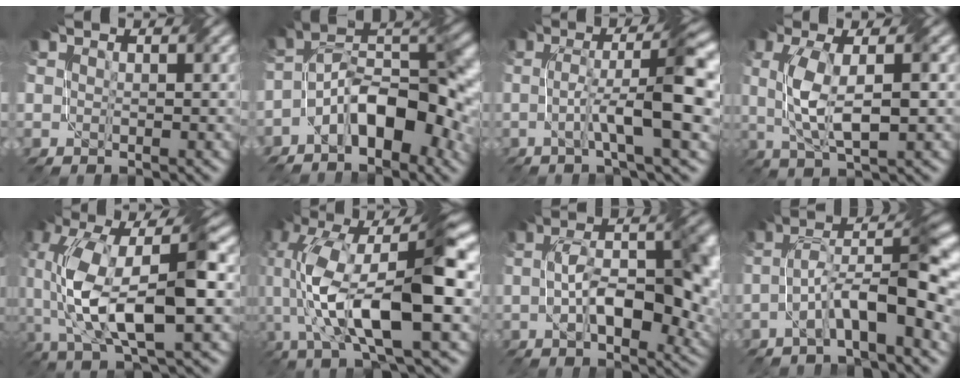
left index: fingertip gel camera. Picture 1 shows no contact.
{"total": 9.7, "force": [-3.9, 4.5, 7.7], "torque": [-0.113, 0.020, -0.078]}
{"total": 7.8, "force": [-0.4, 1.1, 7.7], "torque": [-0.130, 0.014, -0.009]}
{"total": 5.7, "force": [0.3, 1.8, 5.4], "torque": [-0.113, 0.002, 0.008]}
{"total": 11.8, "force": [-1.2, 4.3, 11.0], "torque": [-0.218, 0.010, -0.023]}
{"total": 12.9, "force": [-1.1, 4.1, 12.2], "torque": [-0.225, 0.013, -0.024]}
{"total": 11.6, "force": [-0.7, 5.1, 10.4], "torque": [-0.154, 0.002, -0.011]}
{"total": 7.5, "force": [-2.5, 1.8, 6.8], "torque": [-0.120, 0.023, -0.045]}